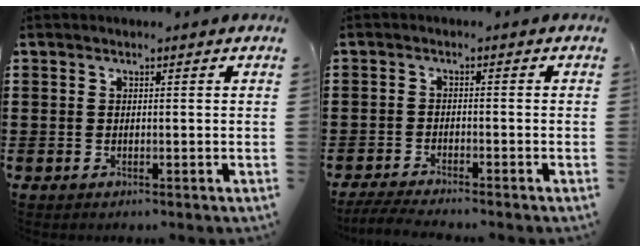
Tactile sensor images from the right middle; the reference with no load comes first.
{"total": 2.9, "force": [-2.7, 0.0, 1.0], "torque": [-0.029, -0.006, -0.059]}